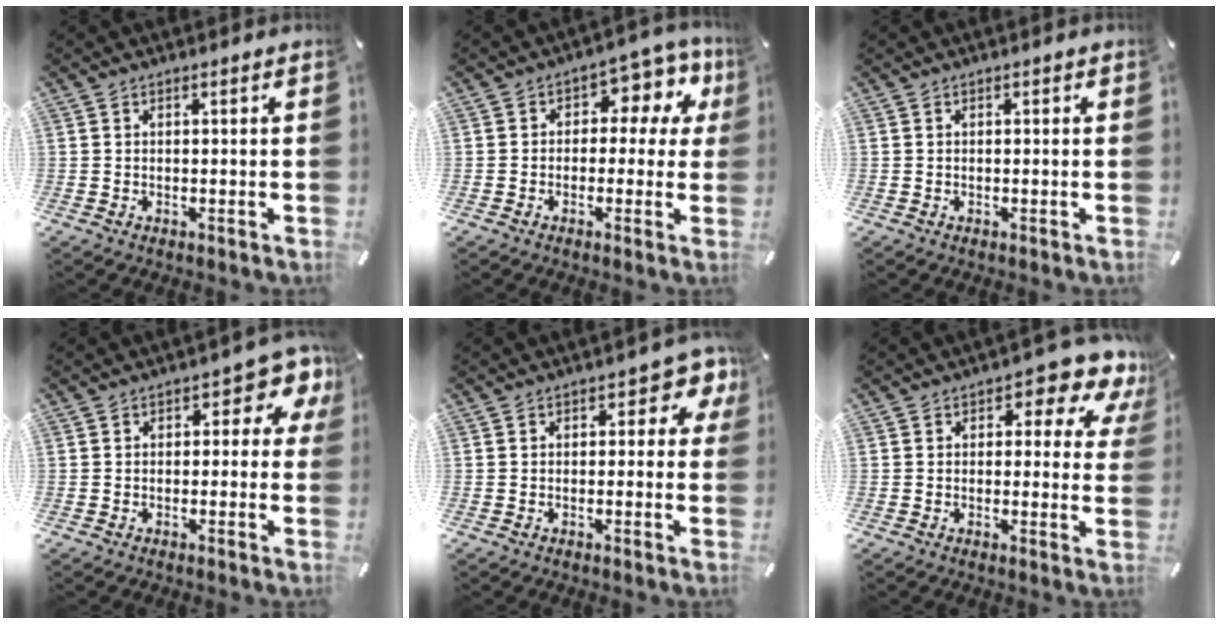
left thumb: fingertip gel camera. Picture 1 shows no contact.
{"total": 8.7, "force": [2.4, 5.8, 6.1], "torque": [-0.075, -0.013, 0.037]}
{"total": 0.0}
{"total": 7.0, "force": [2.4, 3.7, 5.5], "torque": [-0.070, -0.012, 0.034]}
{"total": 5.3, "force": [1.2, 3.1, 4.1], "torque": [-0.052, -0.001, 0.013]}
{"total": 8.8, "force": [4.9, 4.2, 6.0], "torque": [-0.066, -0.030, 0.074]}